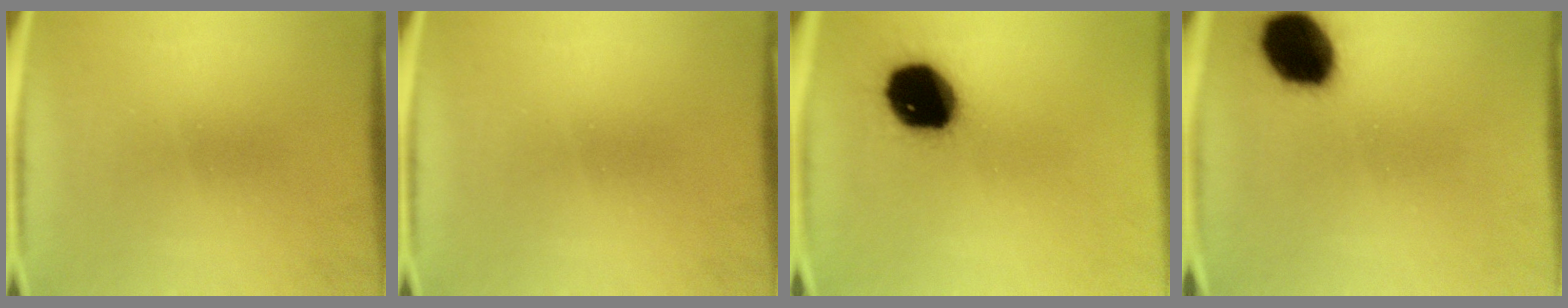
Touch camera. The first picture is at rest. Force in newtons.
{"total": 0.0}
{"total": 17.6}
{"total": 15.8}